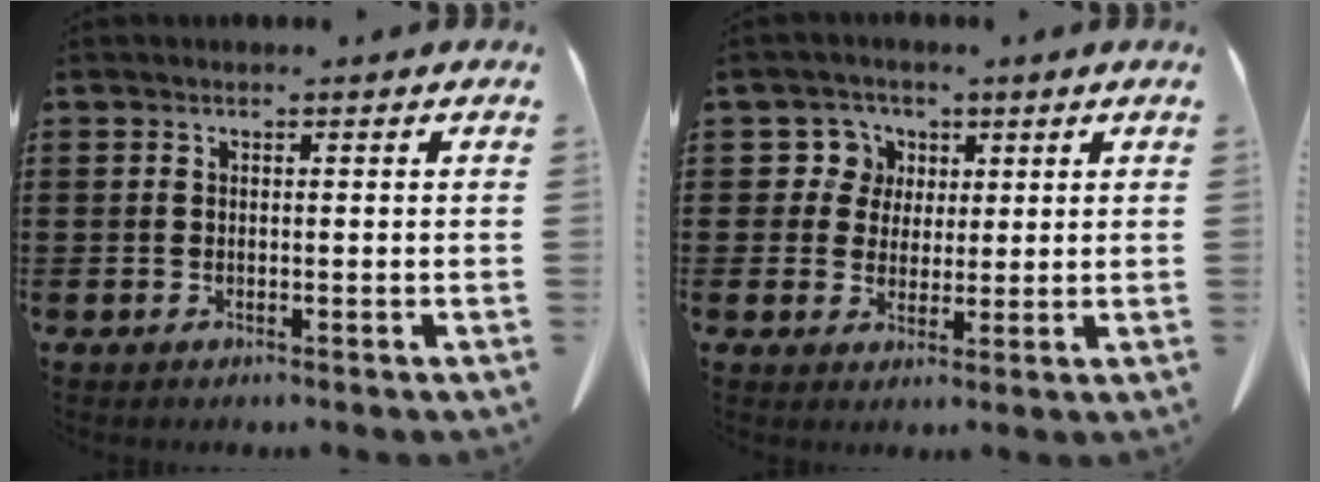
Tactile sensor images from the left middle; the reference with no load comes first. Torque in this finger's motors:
{"motor_torque": [-0.05, 0.08, 0.00, -0.01]}